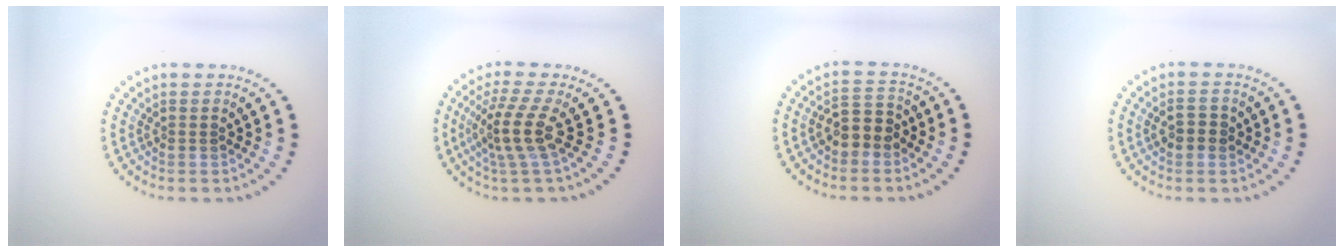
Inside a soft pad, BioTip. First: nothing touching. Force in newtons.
{"total": 3.7, "press": 2.7, "slide": 2.6}
{"total": 2.7, "press": 2.6, "slide": 0.8}
{"total": 1.6, "press": 1.6, "slide": 0.1}